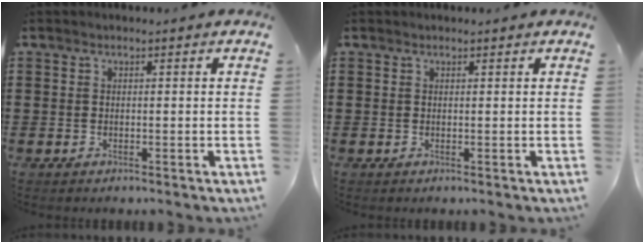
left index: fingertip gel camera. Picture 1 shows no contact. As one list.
[{"total": 0.0}]